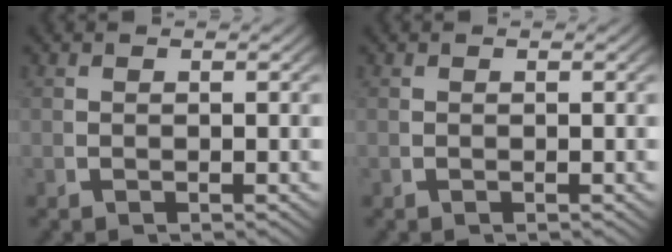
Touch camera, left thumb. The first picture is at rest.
{"total": 0.0}